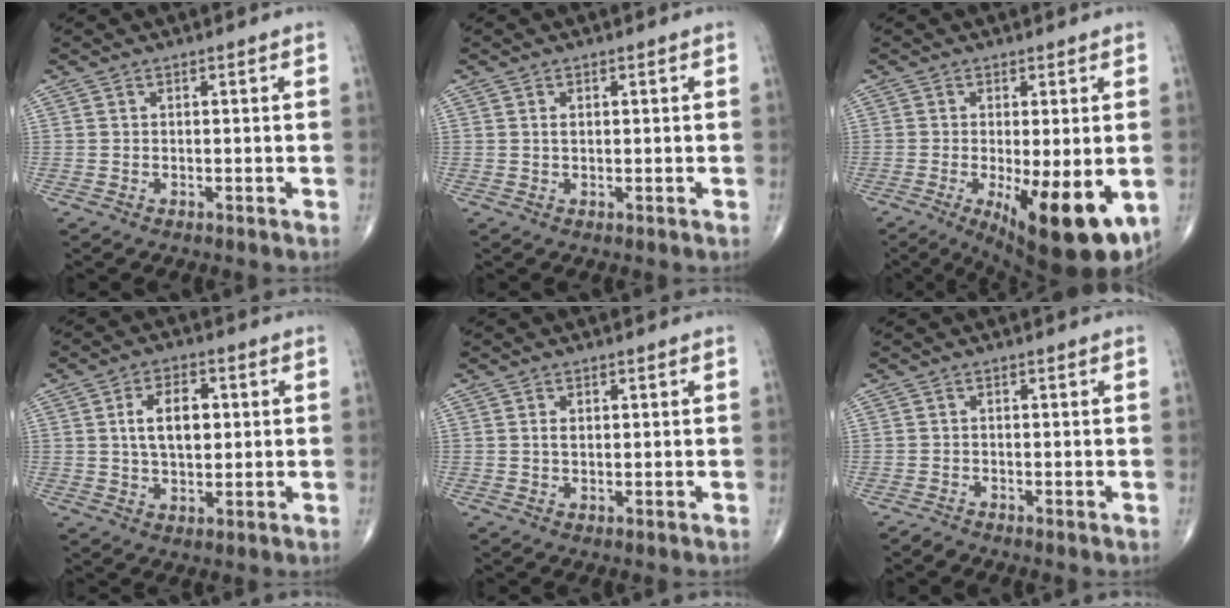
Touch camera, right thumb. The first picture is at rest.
{"total": 1.0, "force": [0.2, 0.6, 0.8], "torque": [-0.014, 0.004, 0.005]}
{"total": 14.9, "force": [-4.4, 4.9, 13.4], "torque": [-0.171, -0.024, -0.051]}
{"total": 8.2, "force": [1.3, 4.7, 6.6], "torque": [-0.100, 0.005, 0.022]}
{"total": 1.4, "force": [0.3, 0.9, 1.1], "torque": [-0.017, 0.002, 0.005]}
{"total": 0.9, "force": [-0.9, 0.1, 0.0], "torque": [-0.001, -0.005, -0.023]}